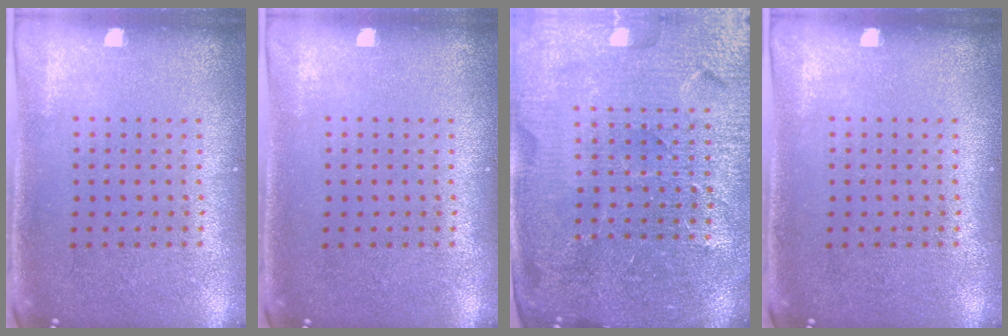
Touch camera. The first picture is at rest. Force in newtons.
{"total": 0.0}
{"total": 5.1, "press": 4.7, "slide": 1.9}
{"total": 0.0}